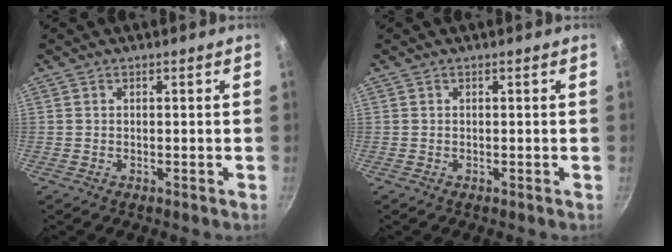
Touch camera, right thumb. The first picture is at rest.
{"total": 0.0}